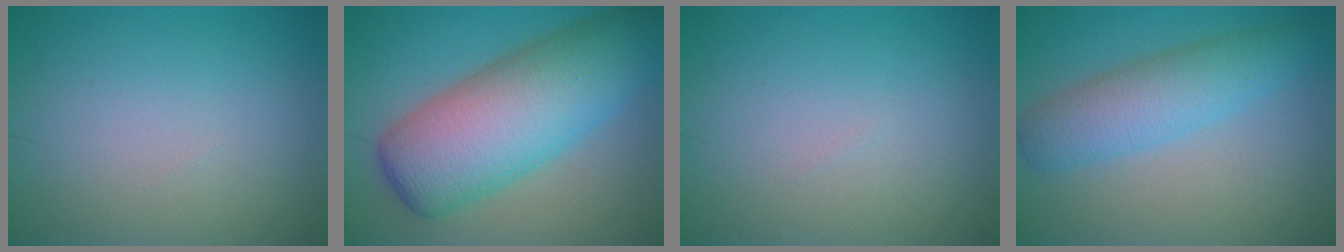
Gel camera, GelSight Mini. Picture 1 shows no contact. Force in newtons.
{"total": 11.7, "press": 11.7, "slide": 0.1}
{"total": 0.0}
{"total": 5.0, "press": 5.0, "slide": 0.1}